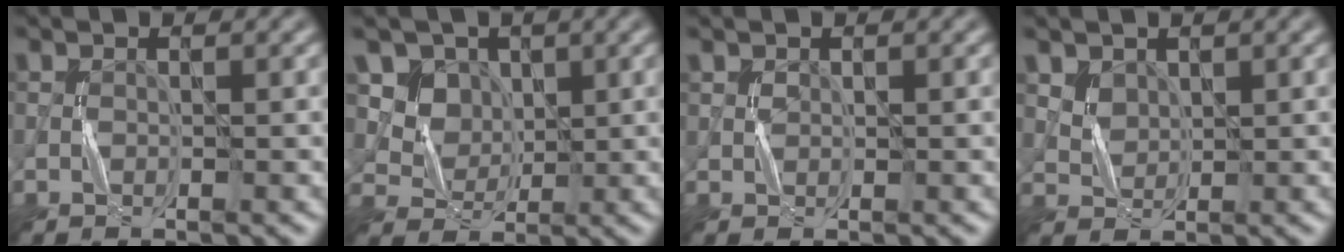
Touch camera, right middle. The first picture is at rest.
{"total": 6.6, "force": [3.0, 5.3, 2.6], "torque": [-0.064, -0.005, 0.061]}
{"total": 0.7, "force": [0.4, 0.5, 0.2], "torque": [-0.005, 0.001, 0.012]}
{"total": 2.3, "force": [1.5, 1.6, 0.8], "torque": [-0.028, -0.010, 0.050]}